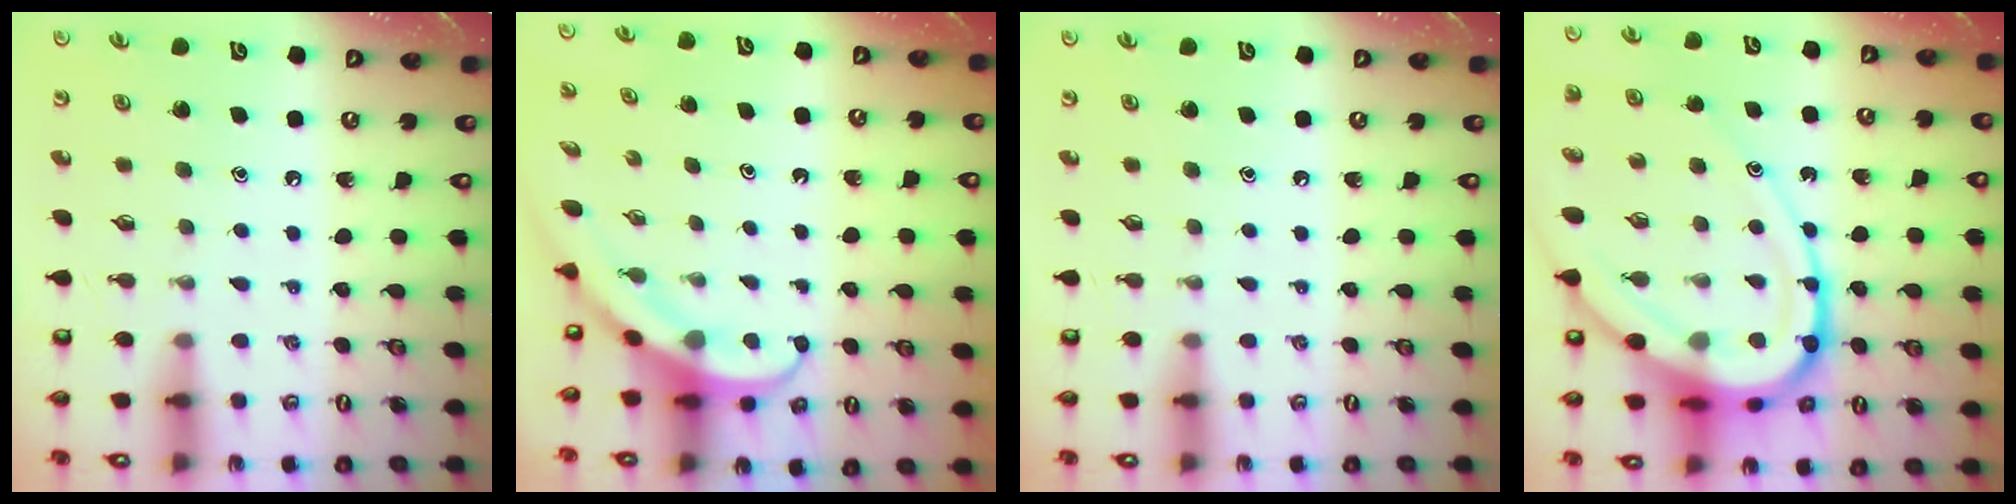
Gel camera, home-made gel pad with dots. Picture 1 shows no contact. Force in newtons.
{"total": 3.9, "press": 3.9, "slide": 0.2}
{"total": 0.0}
{"total": 21.5, "press": 21.4, "slide": 2.2}